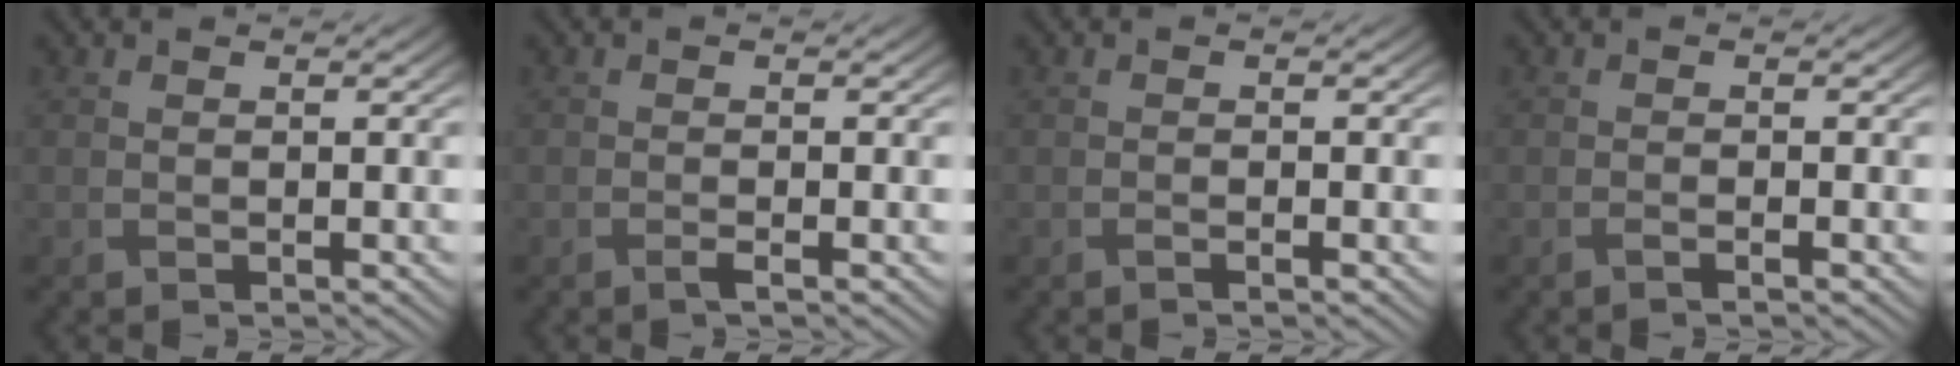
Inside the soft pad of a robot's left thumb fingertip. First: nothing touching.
{"total": 0.9, "force": [-0.4, 0.0, 0.7], "torque": [-0.015, -0.002, -0.009]}
{"total": 0.7, "force": [-0.3, 0.0, 0.6], "torque": [-0.012, -0.002, -0.007]}
{"total": 1.0, "force": [-0.5, 0.1, 0.9], "torque": [-0.015, -0.001, -0.012]}